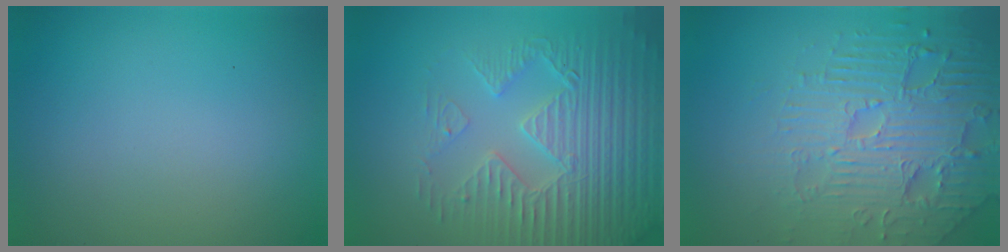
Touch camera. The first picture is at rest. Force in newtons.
{"total": 5.8, "press": 5.2, "slide": 2.6}
{"total": 6.9, "press": 5.3, "slide": 4.4}